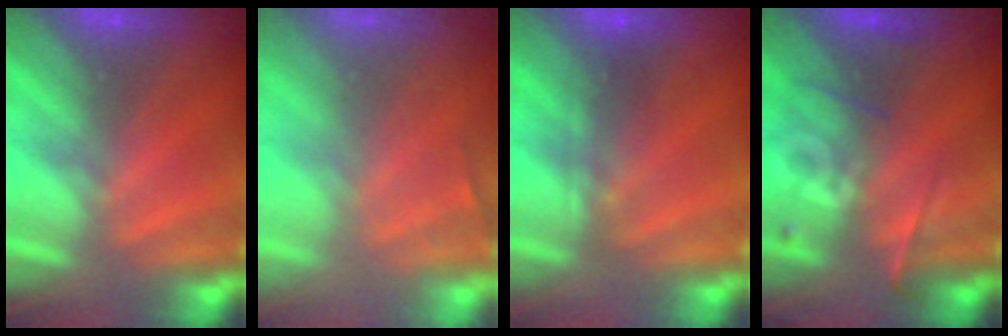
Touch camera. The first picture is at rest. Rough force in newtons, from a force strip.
{"total": 2.4}
{"total": 2.3}
{"total": 2.3}